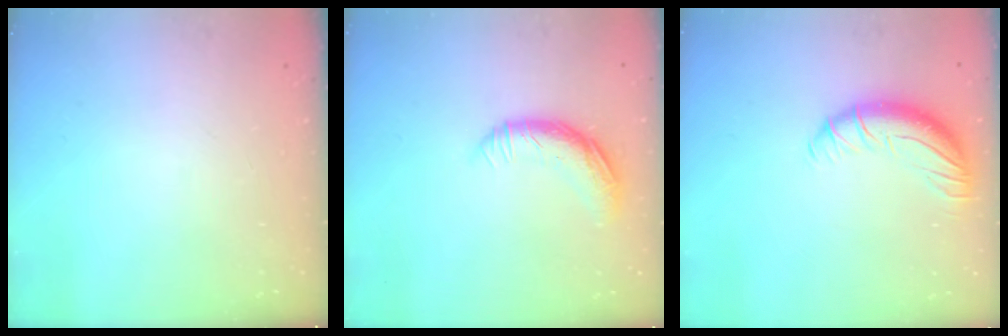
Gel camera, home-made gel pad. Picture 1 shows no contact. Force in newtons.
{"total": 11.5, "press": 11.5, "slide": 0.6}
{"total": 10.8, "press": 10.5, "slide": 2.2}